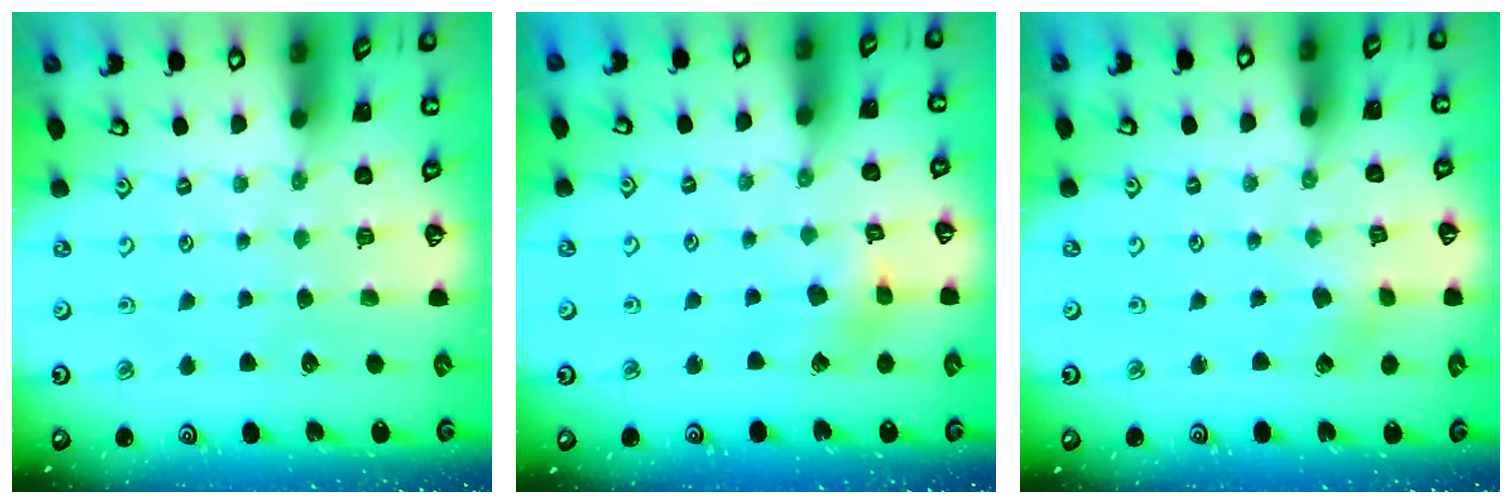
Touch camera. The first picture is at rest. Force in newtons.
{"total": 5.9, "press": 5.9, "slide": 0.8}
{"total": 2.7, "press": 2.6, "slide": 0.4}